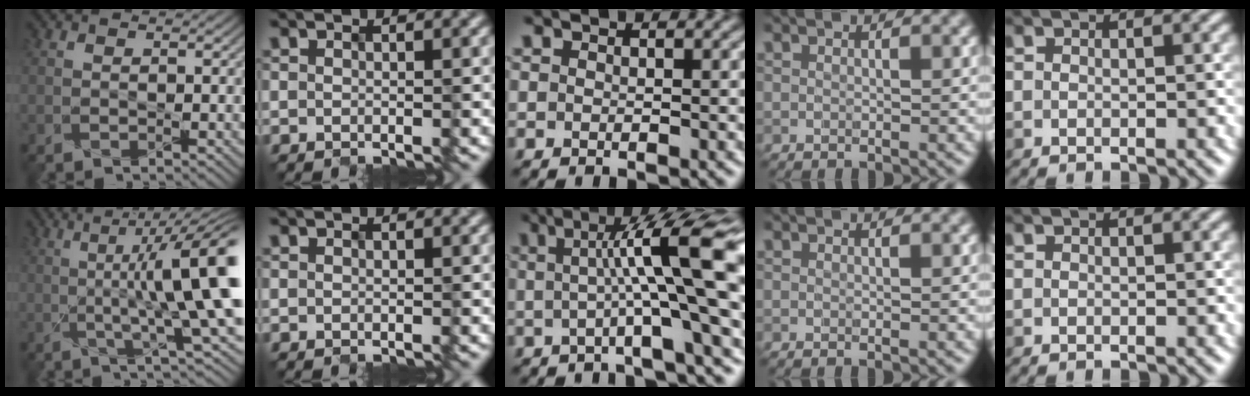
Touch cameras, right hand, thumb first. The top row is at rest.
{"thumb": {"total": 12.3, "force": [0.6, 2.3, 12.1], "torque": [-0.172, 0.010, 0.014]}, "middle": {"total": 13.3, "force": [1.7, 2.5, 12.9], "torque": [-0.153, 0.008, 0.025]}}